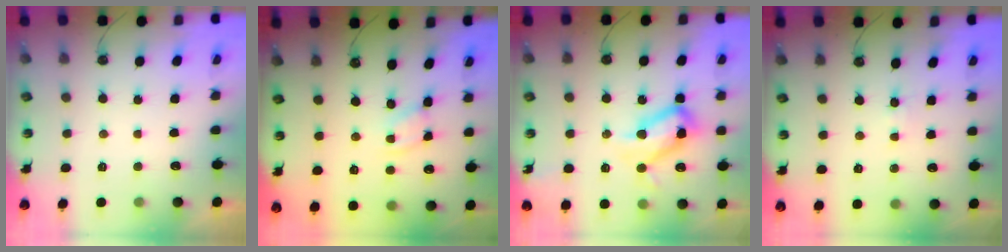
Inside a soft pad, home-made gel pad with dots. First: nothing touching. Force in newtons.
{"total": 2.4, "press": 2.4, "slide": 0.2}
{"total": 17.4, "press": 17.3, "slide": 1.4}
{"total": 3.4, "press": 3.4, "slide": 0.3}